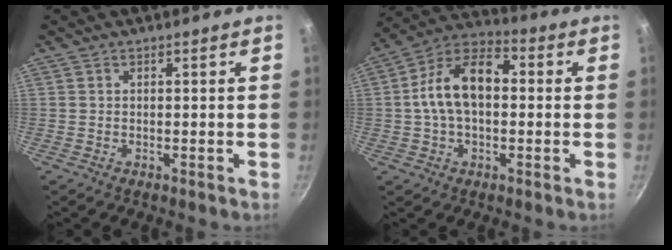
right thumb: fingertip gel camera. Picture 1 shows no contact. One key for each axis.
{"total": 13.7, "fx": 0.6, "fy": 8.5, "fz": 10.8, "tx": -0.168, "ty": 0.040, "tz": -0.008}